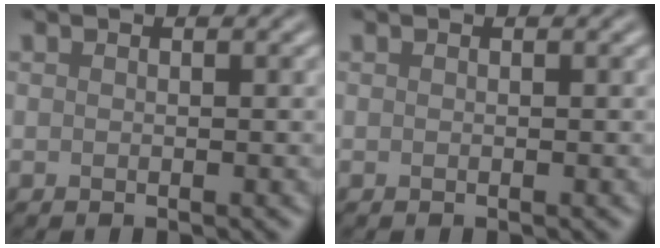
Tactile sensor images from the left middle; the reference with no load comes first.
{"total": 0.0}